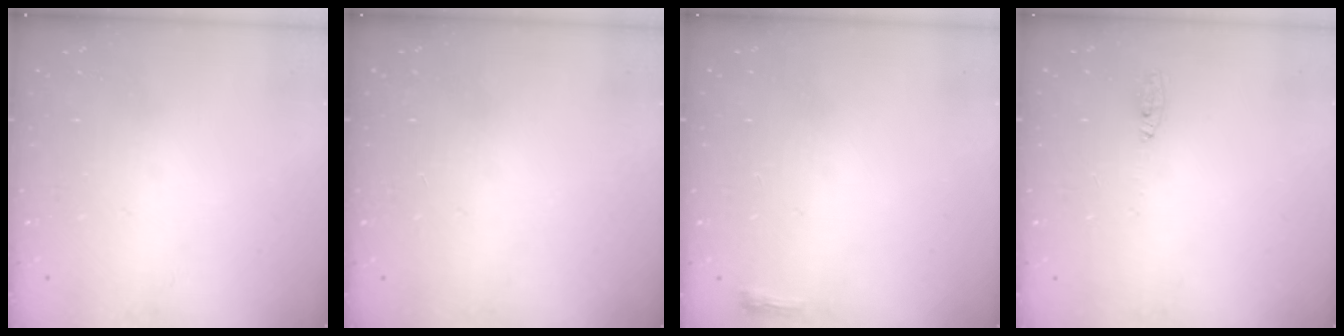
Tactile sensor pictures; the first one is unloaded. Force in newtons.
{"total": 0.0}
{"total": 2.6, "press": 2.5, "slide": 0.6}
{"total": 4.2, "press": 2.6, "slide": 3.3}